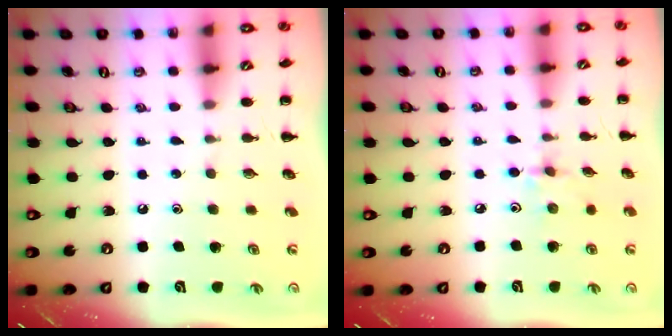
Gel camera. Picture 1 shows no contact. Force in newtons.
{"total": 2.2, "press": 2.2, "slide": 0.5}